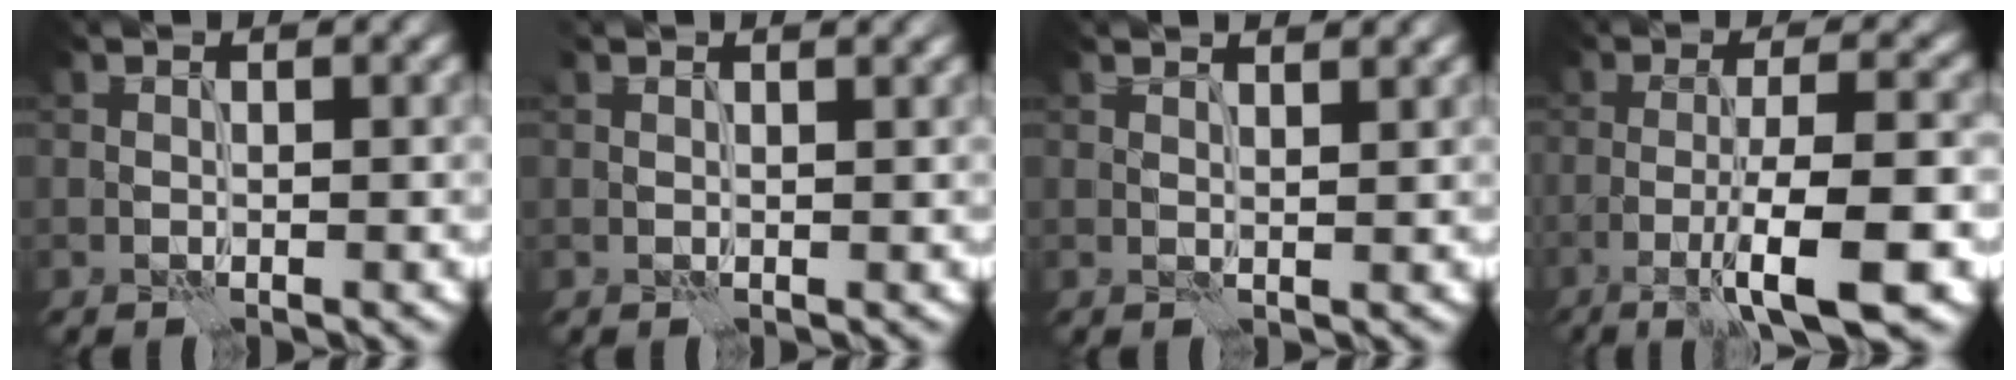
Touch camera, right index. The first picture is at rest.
{"total": 1.7, "force": [1.0, 0.7, 1.2], "torque": [-0.007, 0.006, 0.002]}
{"total": 2.8, "force": [2.1, 1.0, 1.6], "torque": [-0.002, 0.010, 0.009]}
{"total": 7.4, "force": [-2.7, 1.4, 6.7], "torque": [-0.096, 0.002, -0.052]}